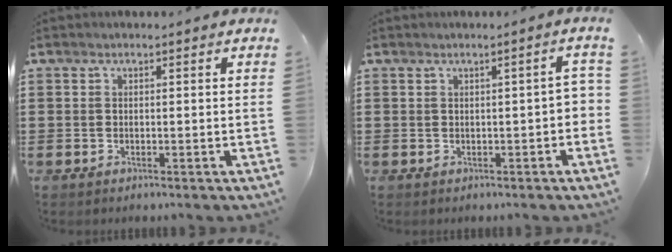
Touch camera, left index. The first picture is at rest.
{"total": 2.1, "force": [-0.2, 0.1, 2.1], "torque": [-0.036, -0.002, -0.004]}